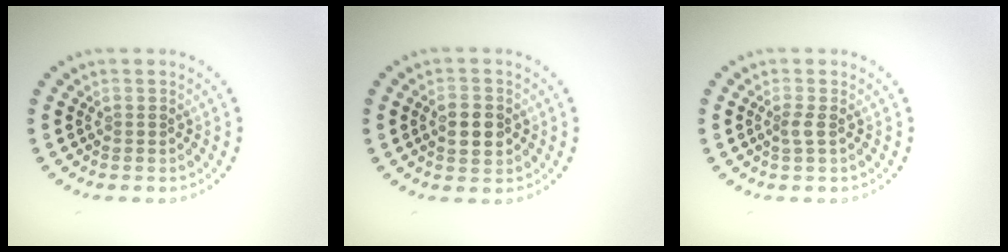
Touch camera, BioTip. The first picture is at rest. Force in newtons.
{"total": 2.8, "press": 2.8, "slide": 0.1}
{"total": 1.1, "press": 0.7, "slide": 0.8}